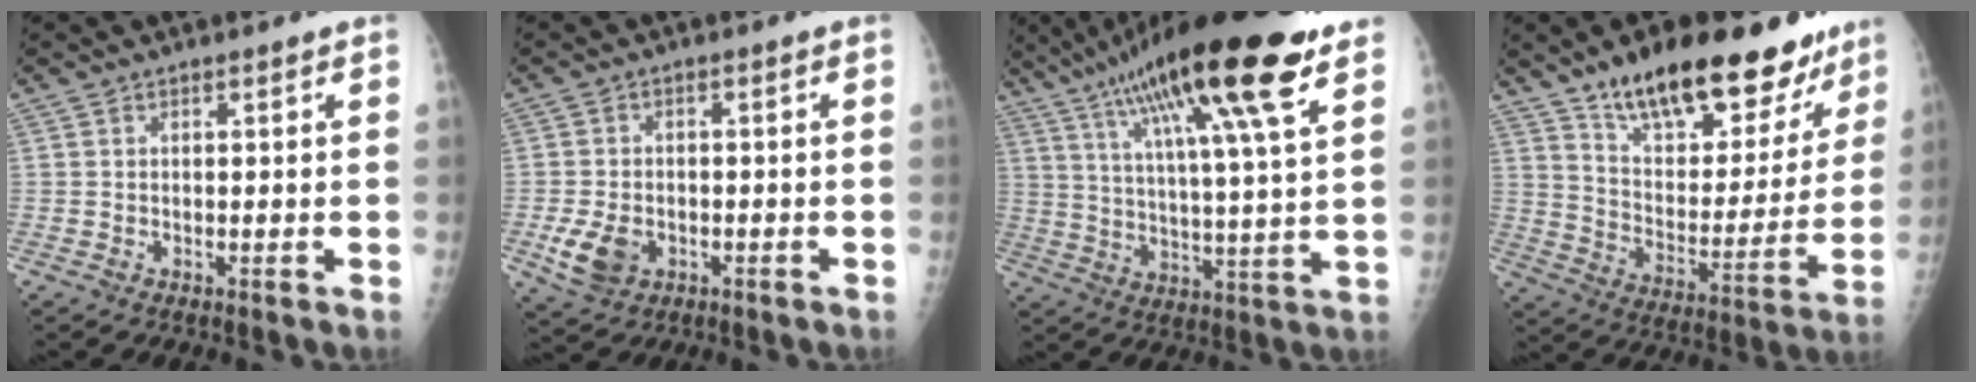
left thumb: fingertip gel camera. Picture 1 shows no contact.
{"total": 6.3, "force": [-2.3, 4.5, 3.8], "torque": [-0.069, 0.003, -0.034]}
{"total": 23.4, "force": [13.8, 3.3, 18.7], "torque": [-0.310, -0.030, 0.222]}
{"total": 25.6, "force": [17.9, 10.4, 15.0], "torque": [-0.172, -0.072, 0.277]}